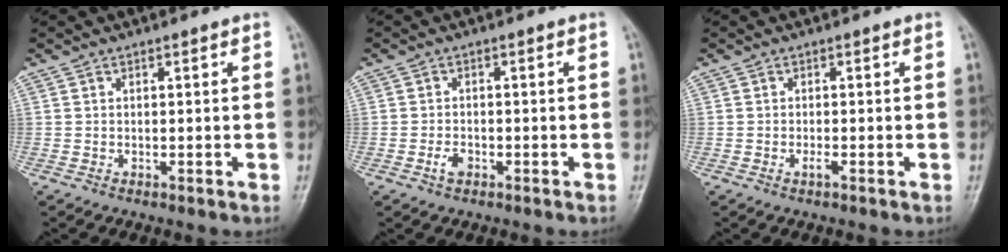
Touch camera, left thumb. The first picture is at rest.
{"total": 2.3, "force": [-1.1, 1.4, 1.4], "torque": [-0.025, 0.007, -0.021]}
{"total": 1.1, "force": [-0.6, 0.3, 0.9], "torque": [-0.019, 0.002, -0.011]}